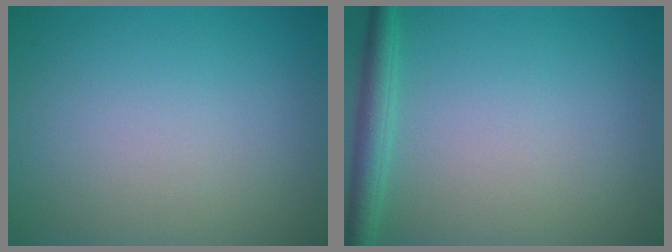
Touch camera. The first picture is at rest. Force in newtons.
{"total": 2.5, "press": 2.5, "slide": 0.1}